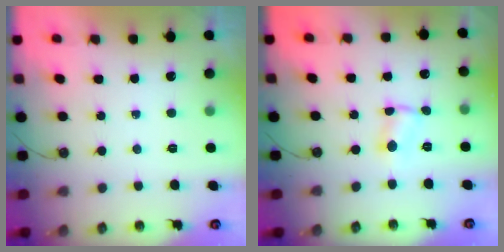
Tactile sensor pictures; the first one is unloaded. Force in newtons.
{"total": 2.0, "press": 2.0, "slide": 0.3}